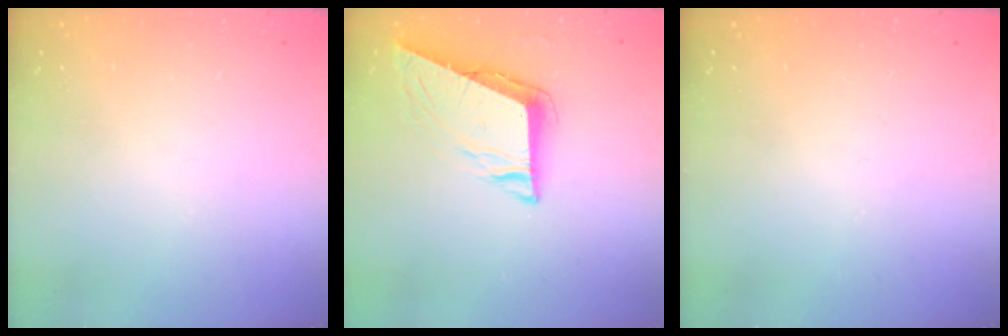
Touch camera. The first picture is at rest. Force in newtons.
{"total": 8.7, "press": 8.4, "slide": 2.1}
{"total": 0.0}